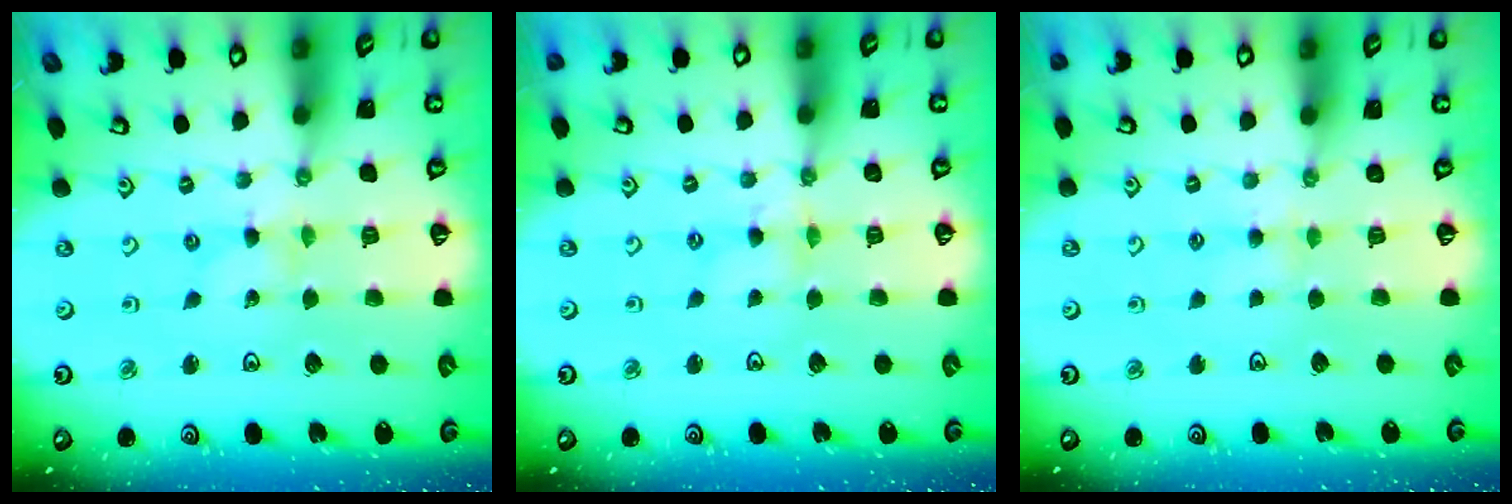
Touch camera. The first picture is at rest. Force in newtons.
{"total": 2.9, "press": 2.9, "slide": 0.4}
{"total": 2.9, "press": 2.8, "slide": 0.6}